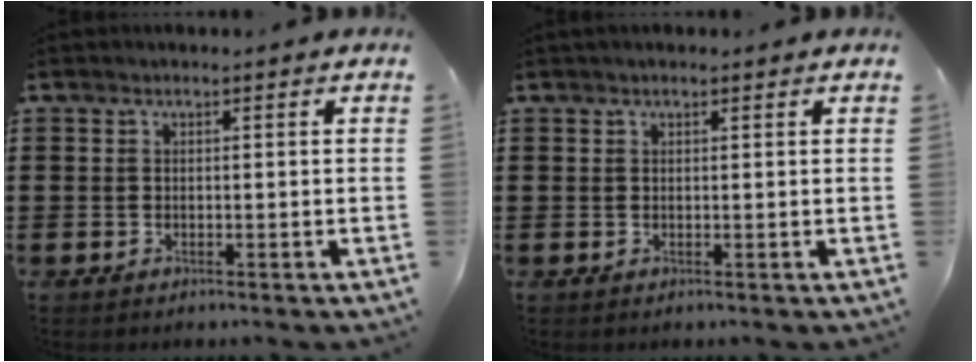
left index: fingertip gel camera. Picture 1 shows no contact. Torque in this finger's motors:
{"motor_torque": [1.12, -1.03, 0.14, 0.07]}